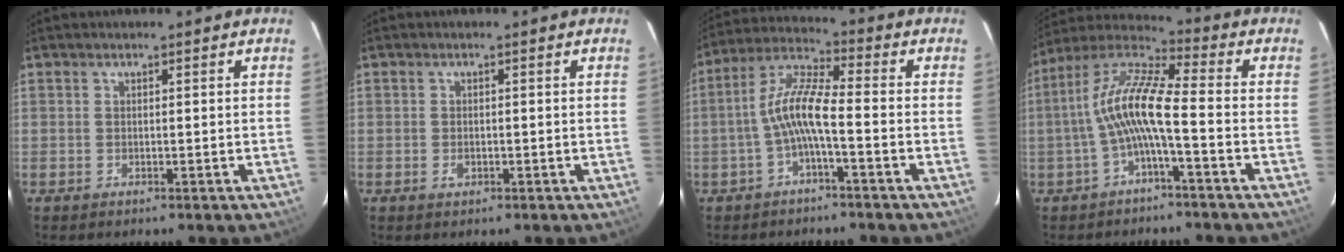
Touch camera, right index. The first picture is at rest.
{"total": 1.6, "force": [-0.5, 1.0, 1.1], "torque": [-0.020, 0.001, -0.009]}
{"total": 7.8, "force": [-2.4, 1.0, 7.4], "torque": [-0.173, 0.018, -0.047]}
{"total": 10.7, "force": [-2.5, 1.4, 10.3], "torque": [-0.218, 0.018, -0.052]}